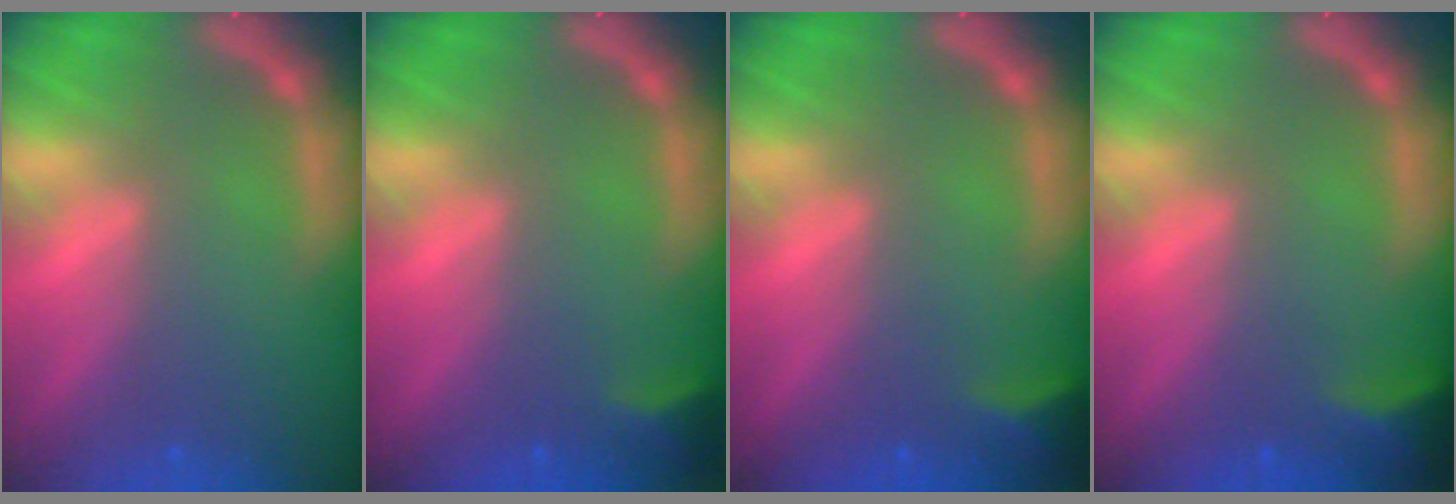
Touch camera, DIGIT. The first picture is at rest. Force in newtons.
{"total": 1.9}
{"total": 2.4}
{"total": 2.9}